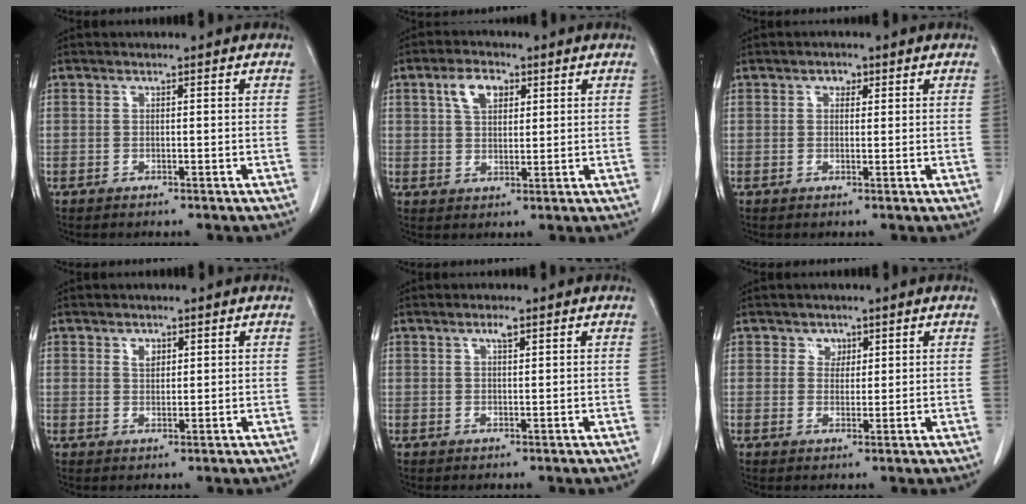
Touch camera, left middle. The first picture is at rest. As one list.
[{"total": 5.0, "force": [2.3, 3.0, 3.3], "torque": [-0.065, 0.012, 0.044]}, {"total": 1.6, "force": [0.8, 1.1, 0.8], "torque": [-0.012, 0.003, 0.011]}, {"total": 1.8, "force": [1.1, 1.2, 0.9], "torque": [-0.016, -0.002, 0.021]}, {"total": 1.6, "force": [1.0, 0.3, 1.2], "torque": [-0.023, 0.001, 0.018]}, {"total": 2.2, "force": [1.3, 1.7, 0.4], "torque": [-0.004, -0.003, 0.019]}]